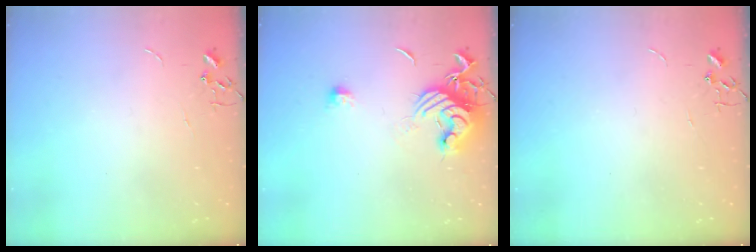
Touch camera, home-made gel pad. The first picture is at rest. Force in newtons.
{"total": 11.8, "press": 11.8, "slide": 0.9}
{"total": 0.0}